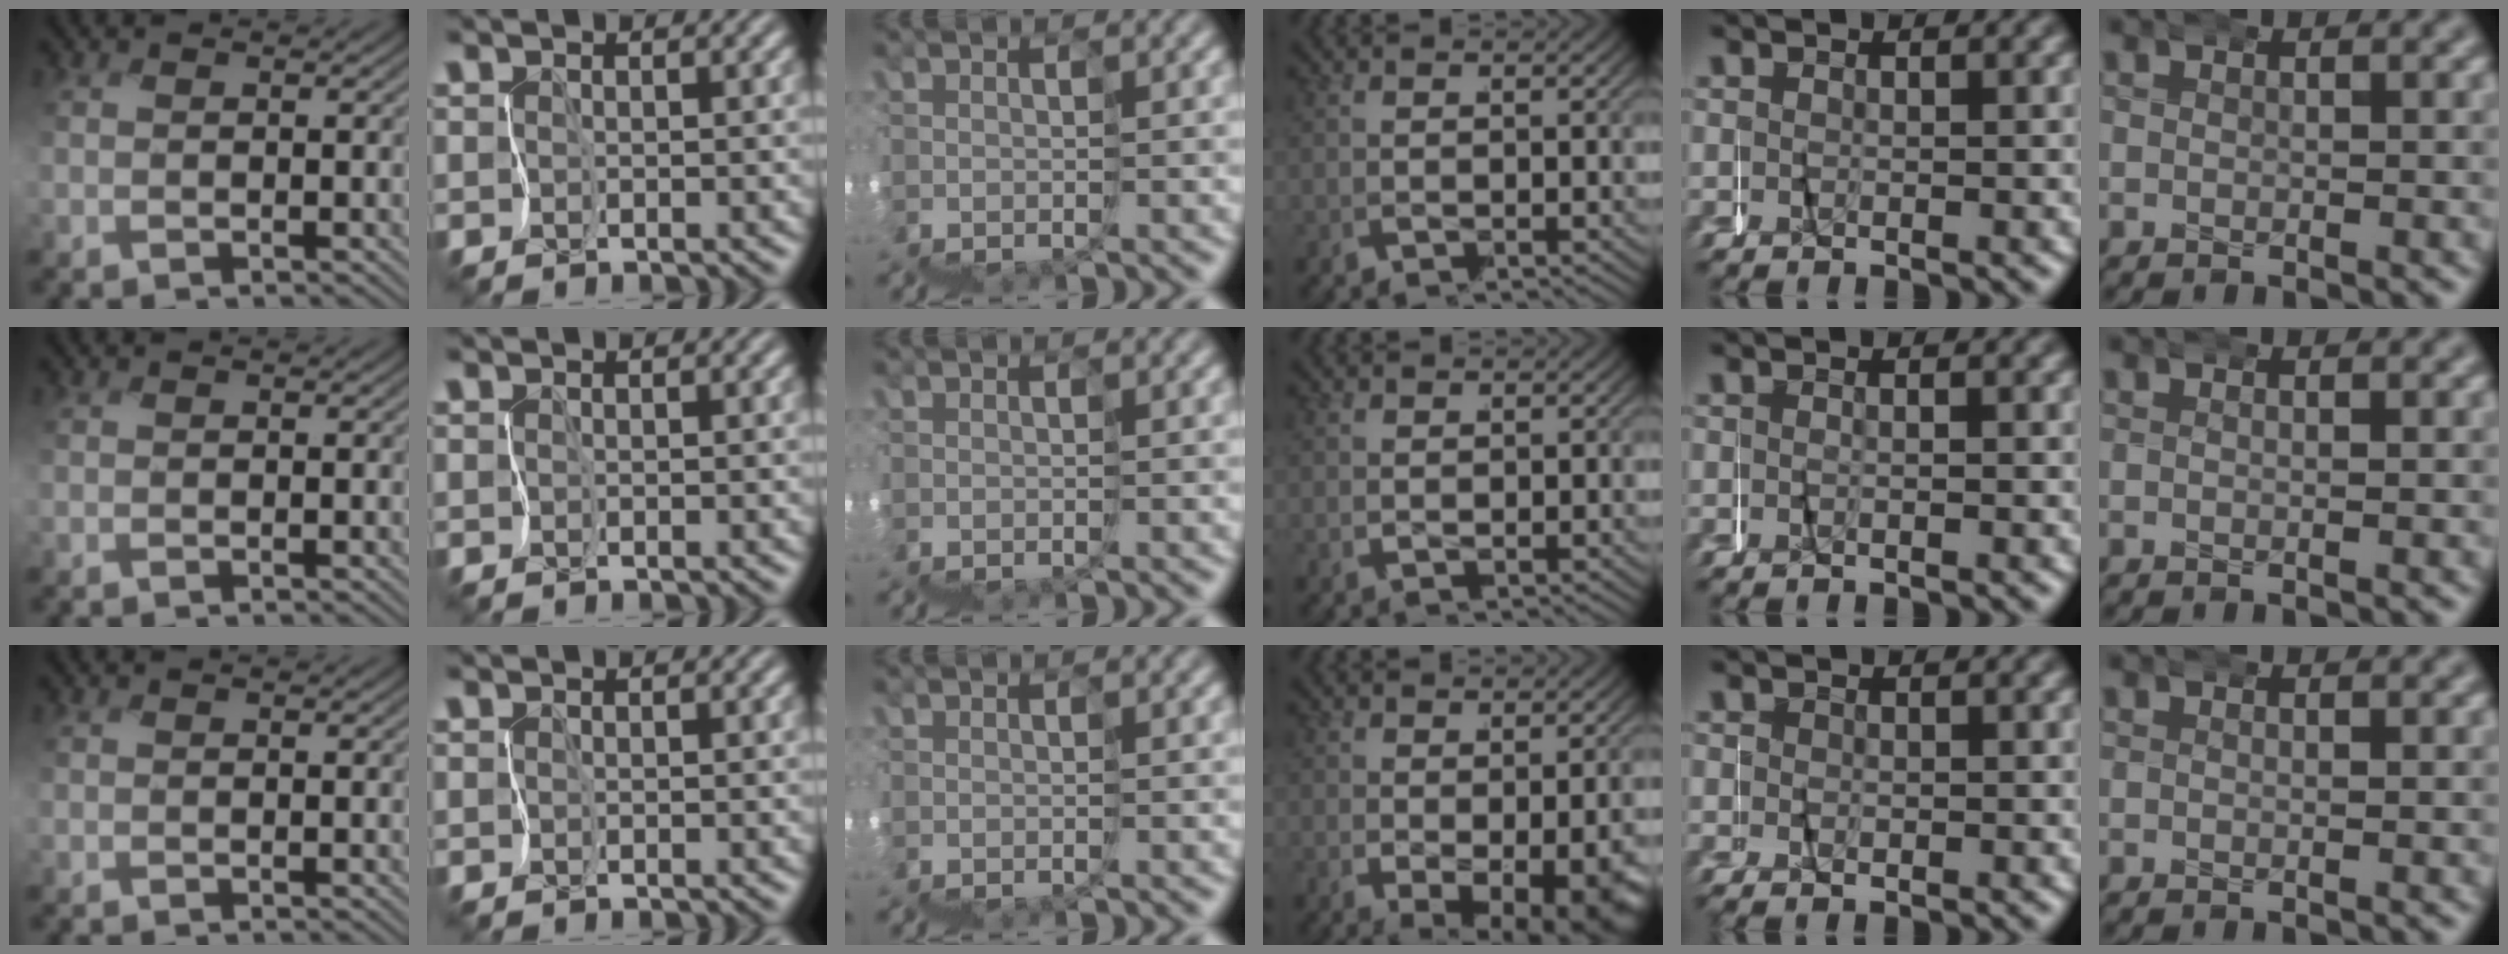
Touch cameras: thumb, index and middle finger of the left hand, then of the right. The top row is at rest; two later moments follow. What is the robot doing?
{"motion": "wrap", "object": "netting"}